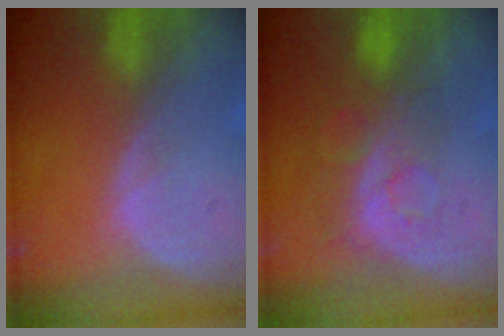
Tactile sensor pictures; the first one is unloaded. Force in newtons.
{"total": 8.5, "press": 7.2, "slide": 4.6}